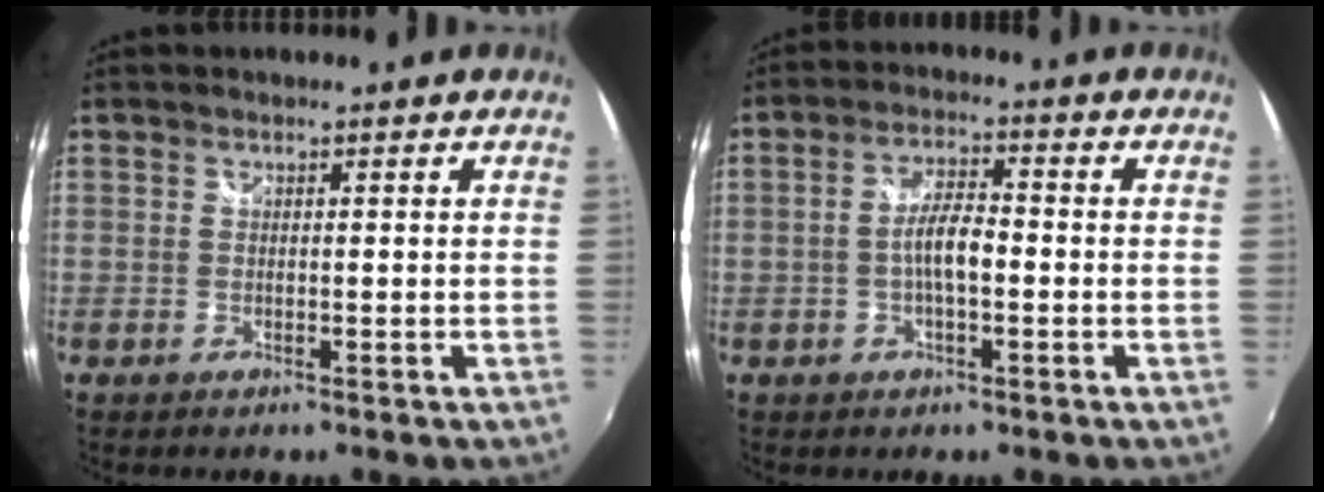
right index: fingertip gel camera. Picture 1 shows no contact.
{"total": 5.3, "force": [-1.1, 1.6, 5.0], "torque": [-0.093, 0.007, -0.020]}